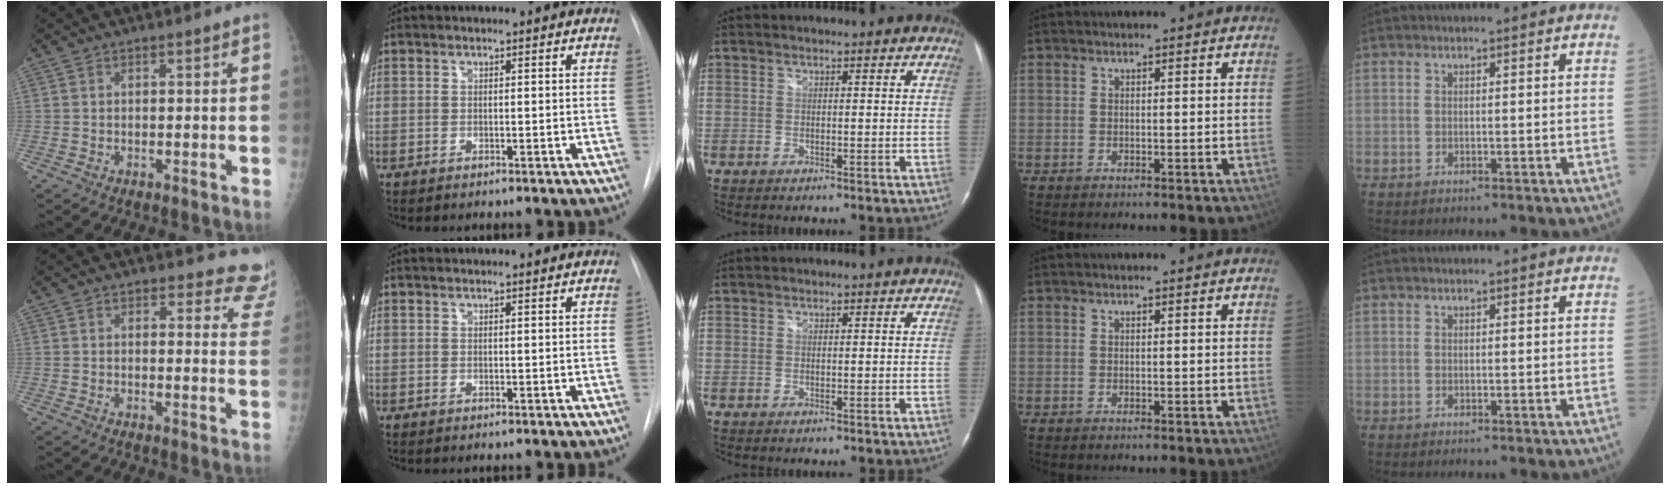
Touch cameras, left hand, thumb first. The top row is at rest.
{"thumb": {"total": 9.2, "force": [8.8, 2.7, -0.1], "torque": [0.060, -0.067, 0.059]}, "index": {"total": 0.7, "force": [0.7, 0.1, 0.1], "torque": [-0.008, 0.002, 0.009]}}